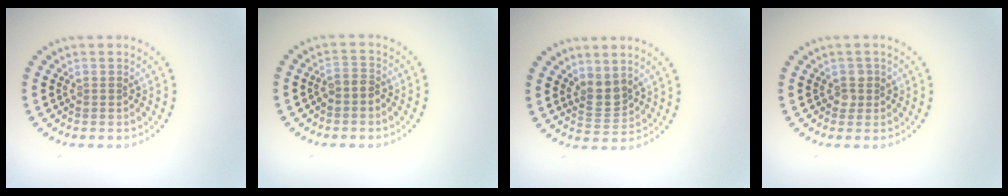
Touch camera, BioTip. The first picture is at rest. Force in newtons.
{"total": 1.5, "press": 1.3, "slide": 0.8}
{"total": 2.2, "press": 1.8, "slide": 1.3}
{"total": 1.1, "press": 1.1, "slide": 0.4}